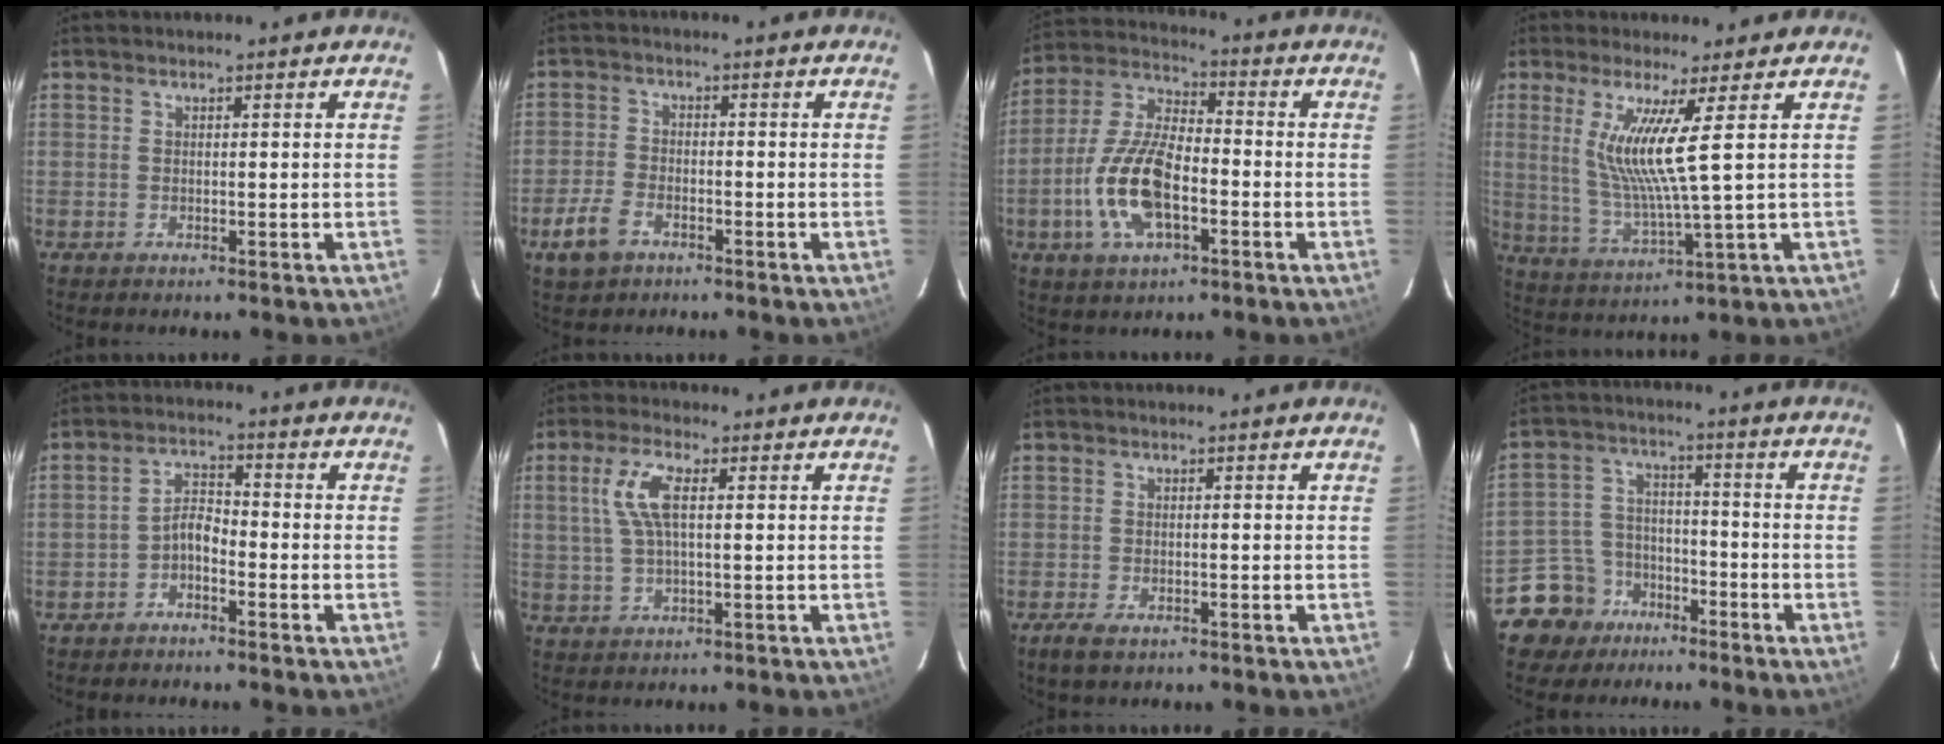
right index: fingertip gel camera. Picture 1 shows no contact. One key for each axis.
{"total": 6.4, "fx": -3.8, "fy": 3.6, "fz": 3.6, "tx": -0.093, "ty": 0.001, "tz": -0.073}
{"total": 14.4, "fx": -4.4, "fy": 6.4, "fz": 12.1, "tx": -0.261, "ty": 0.001, "tz": -0.084}
{"total": 9.6, "fx": 2.9, "fy": -1.1, "fz": 9.1, "tx": -0.172, "ty": -0.023, "tz": 0.065}
{"total": 3.7, "fx": -2.6, "fy": 1.6, "fz": 2.0, "tx": -0.047, "ty": 0.015, "tz": -0.050}
{"total": 6.8, "fx": 1.4, "fy": 2.1, "fz": 6.4, "tx": -0.131, "ty": 0.009, "tz": 0.030}
{"total": 3.4, "fx": -2.4, "fy": 1.2, "fz": 2.2, "tx": -0.055, "ty": -0.007, "tz": -0.043}
{"total": 9.4, "fx": -6.2, "fy": 6.9, "fz": 0.9, "tx": -0.040, "ty": 0.039, "tz": -0.104}